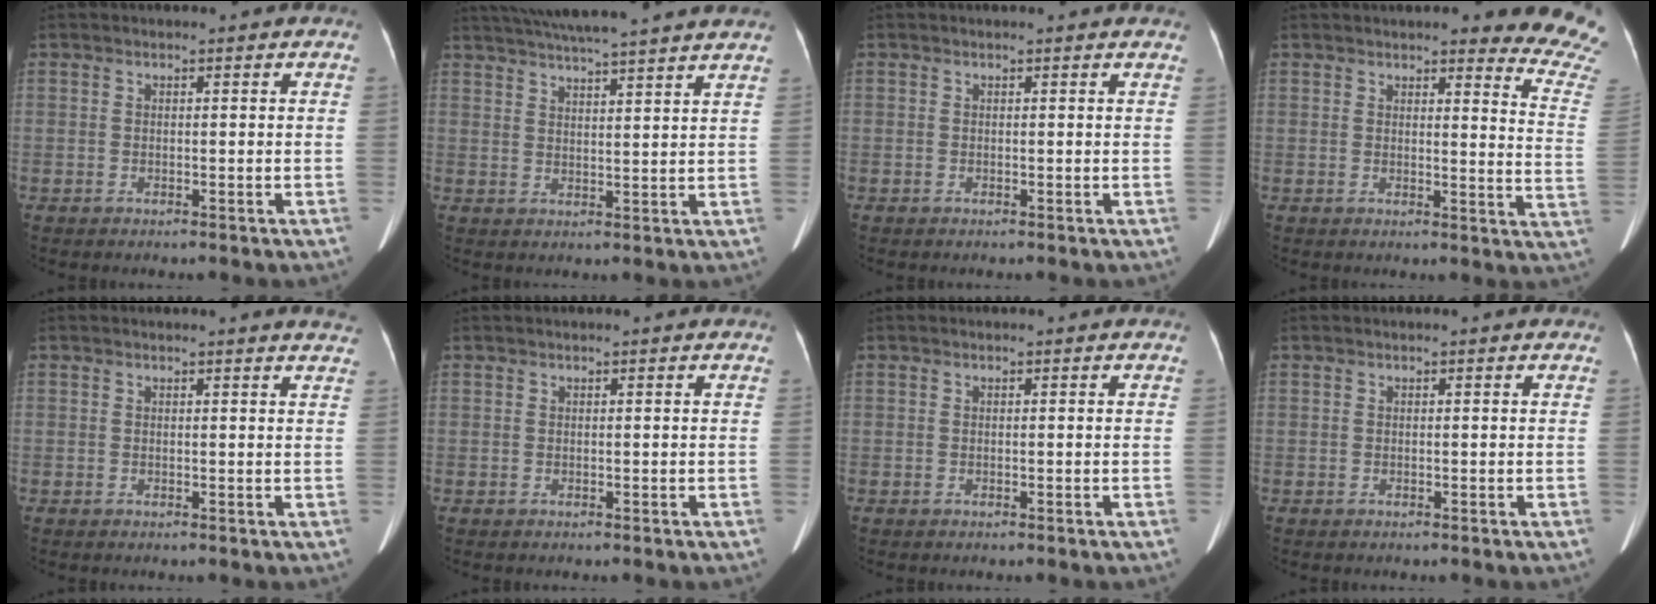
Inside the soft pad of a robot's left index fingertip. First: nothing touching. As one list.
[{"total": 18.5, "force": [16.5, 0.0, 8.4], "torque": [-0.146, 0.021, 0.224]}, {"total": 1.9, "force": [1.6, 0.7, 0.5], "torque": [-0.010, 0.014, 0.002]}, {"total": 11.8, "force": [11.3, 0.5, 3.2], "torque": [-0.007, -0.086, 0.091]}, {"total": 5.3, "force": [5.1, 0.9, 1.0], "torque": [-0.004, -0.002, 0.028]}, {"total": 1.1, "force": [1.0, -0.1, 0.6], "torque": [-0.007, 0.025, 0.020]}, {"total": 0.0}, {"total": 1.0, "force": [0.8, 0.4, 0.5], "torque": [-0.008, 0.020, 0.003]}]